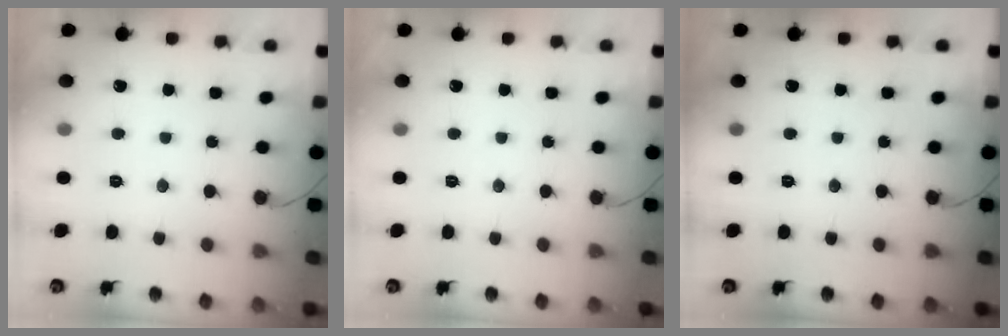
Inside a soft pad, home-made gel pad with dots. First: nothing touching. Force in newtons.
{"total": 0.0}
{"total": 0.0}